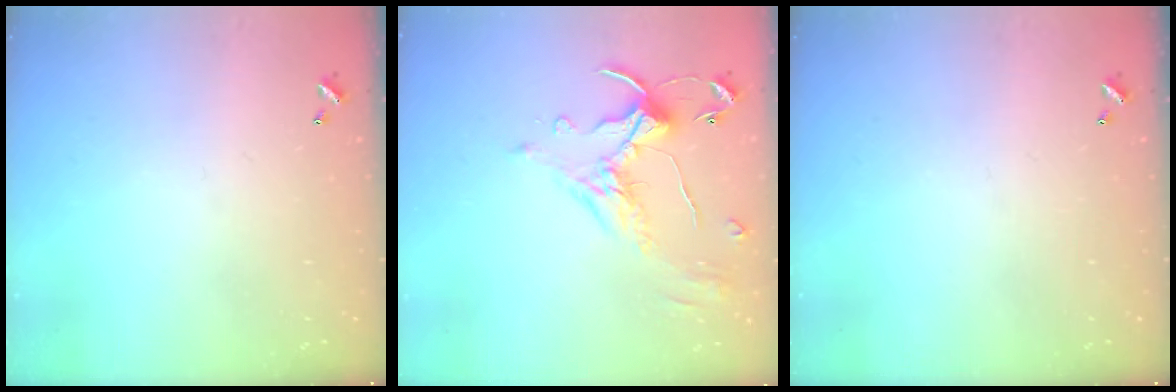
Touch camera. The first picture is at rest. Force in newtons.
{"total": 1.7, "press": 1.3, "slide": 1.1}
{"total": 0.0}